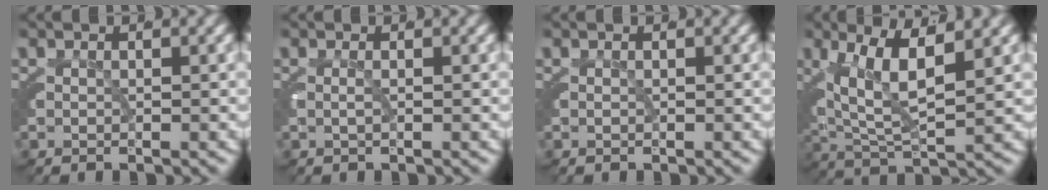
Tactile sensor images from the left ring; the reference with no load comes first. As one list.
[{"total": 1.1, "force": [0.1, -0.8, 0.7], "torque": [-0.018, -0.007, 0.006]}, {"total": 0.0}, {"total": 7.0, "force": [2.8, 3.0, 5.7], "torque": [-0.108, -0.005, 0.051]}]